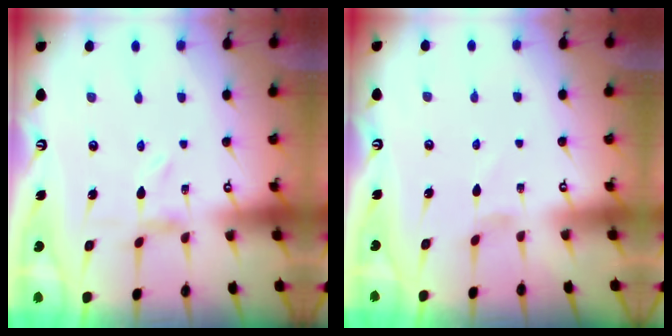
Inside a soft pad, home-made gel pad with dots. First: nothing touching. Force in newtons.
{"total": 0.0}